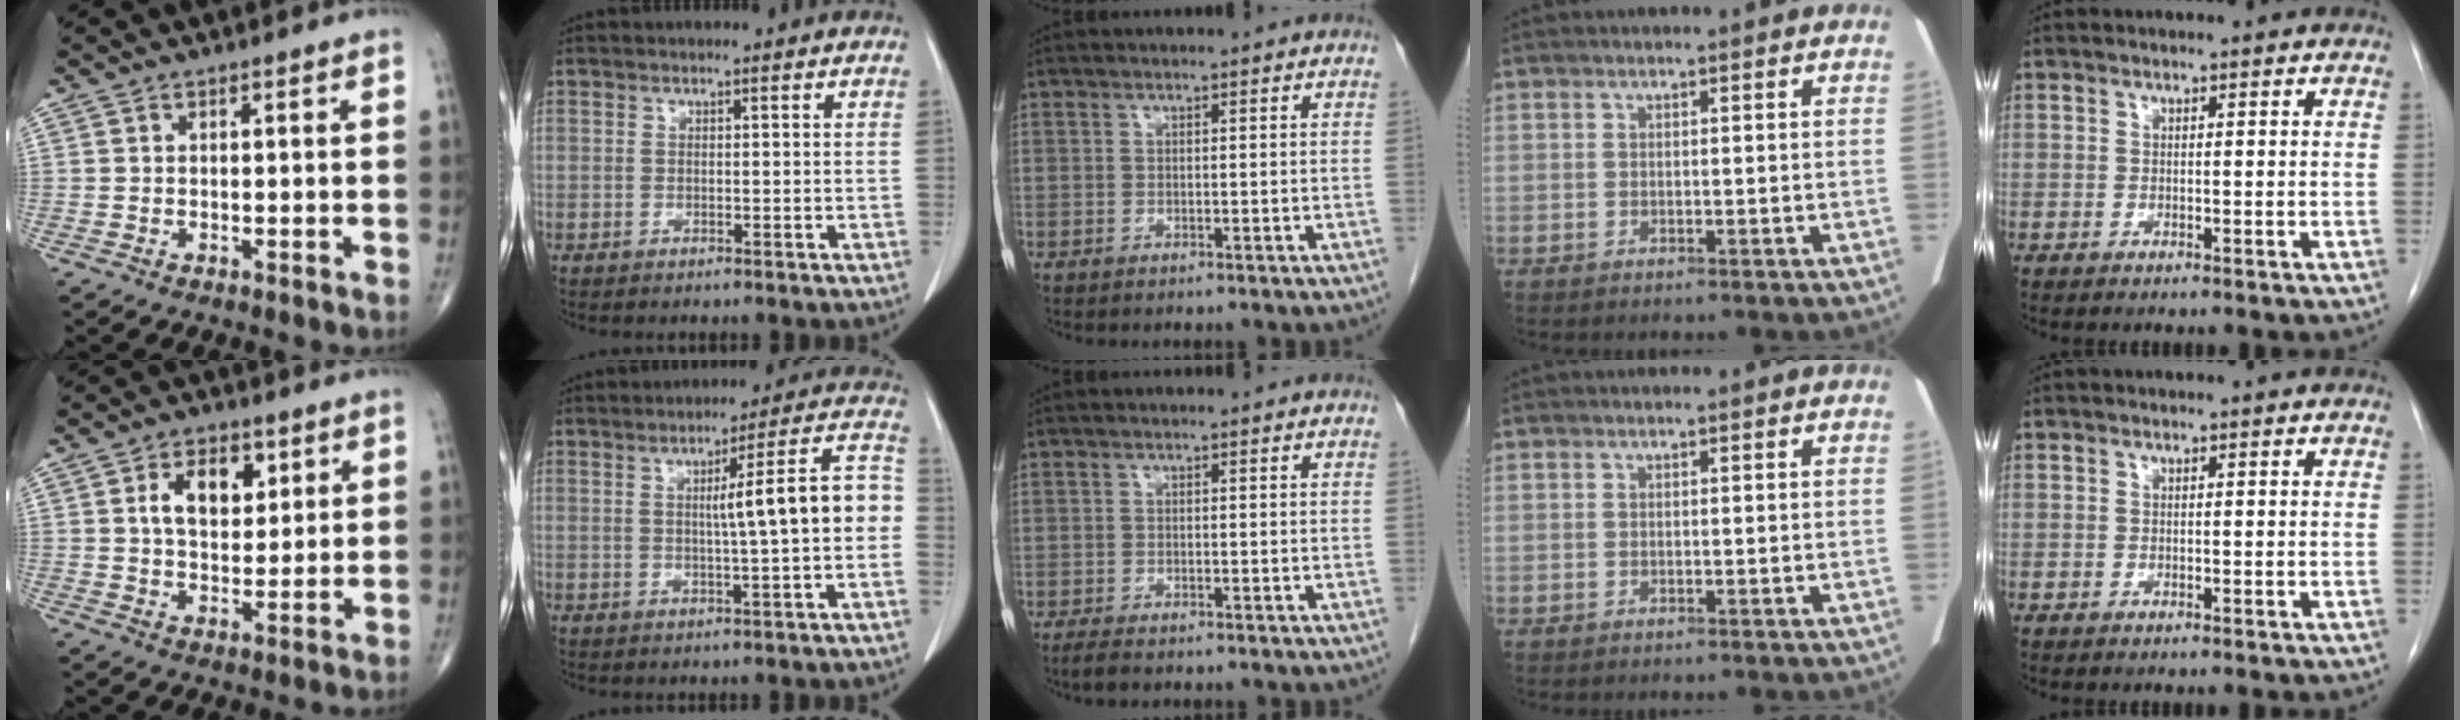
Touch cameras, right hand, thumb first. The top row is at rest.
{"thumb": {"total": 8.7, "force": [2.9, 5.3, 6.3], "torque": [-0.077, -0.010, 0.050]}, "index": {"total": 9.4, "force": [-0.4, 0.1, 9.3], "torque": [-0.122, 0.026, -0.010]}, "middle": {"total": 1.8, "force": [-1.5, 0.4, 1.0], "torque": [-0.027, -0.006, -0.024]}}